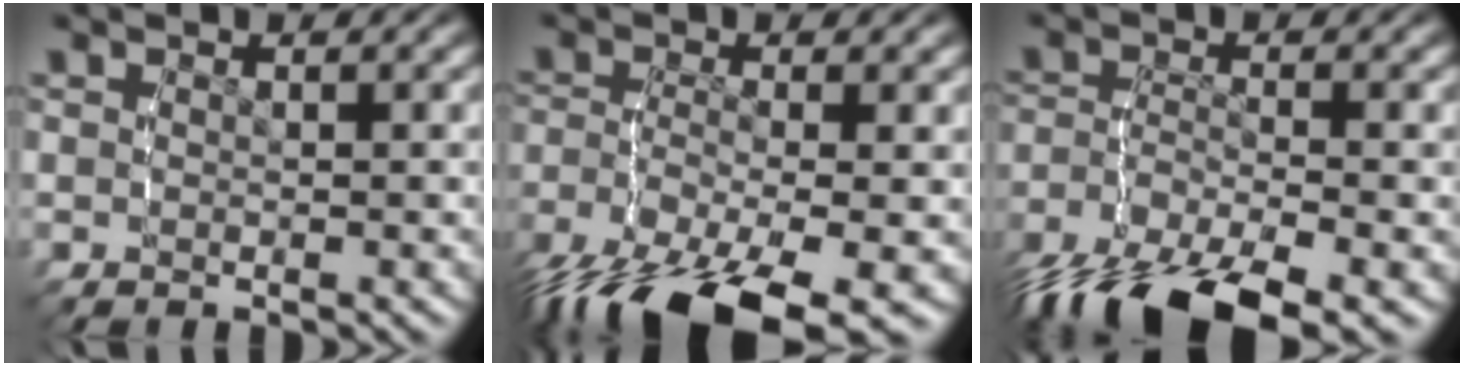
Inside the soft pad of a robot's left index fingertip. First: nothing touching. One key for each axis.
{"total": 8.6, "fx": -6.0, "fy": 2.9, "fz": 5.4, "tx": -0.115, "ty": -0.034, "tz": -0.077}
{"total": 7.9, "fx": -5.8, "fy": 2.4, "fz": 4.7, "tx": -0.097, "ty": -0.019, "tz": -0.082}